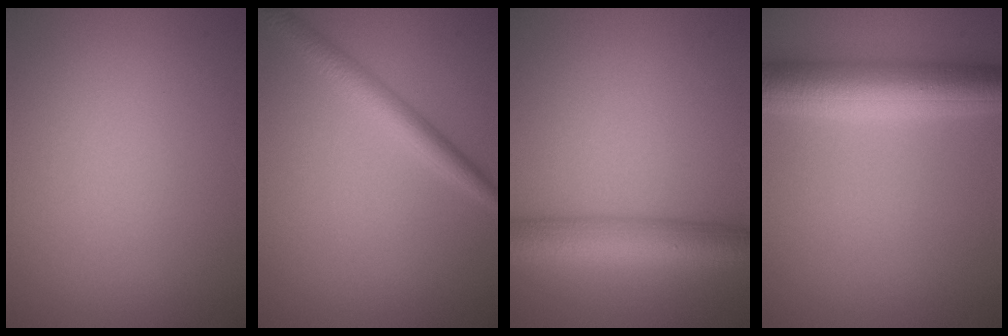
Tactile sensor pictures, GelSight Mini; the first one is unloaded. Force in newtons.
{"total": 2.7, "press": 2.7, "slide": 0.1}
{"total": 5.9, "press": 5.9, "slide": 0.2}
{"total": 7.1, "press": 7.1, "slide": 0.1}